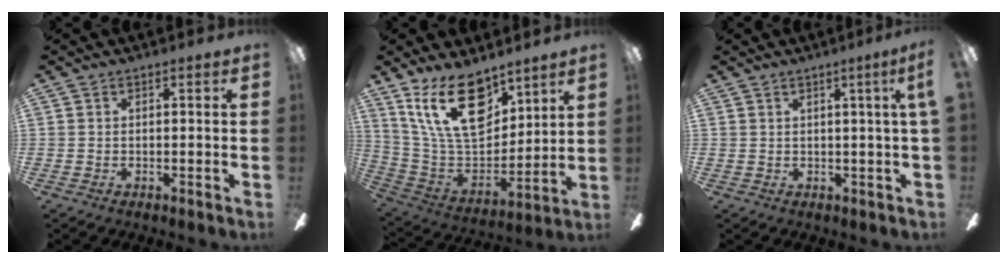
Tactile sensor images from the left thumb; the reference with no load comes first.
{"total": 20.9, "force": [12.7, 10.6, 12.8], "torque": [-0.263, -0.070, 0.227]}
{"total": 2.9, "force": [1.1, -0.6, 2.6], "torque": [-0.040, -0.011, 0.016]}